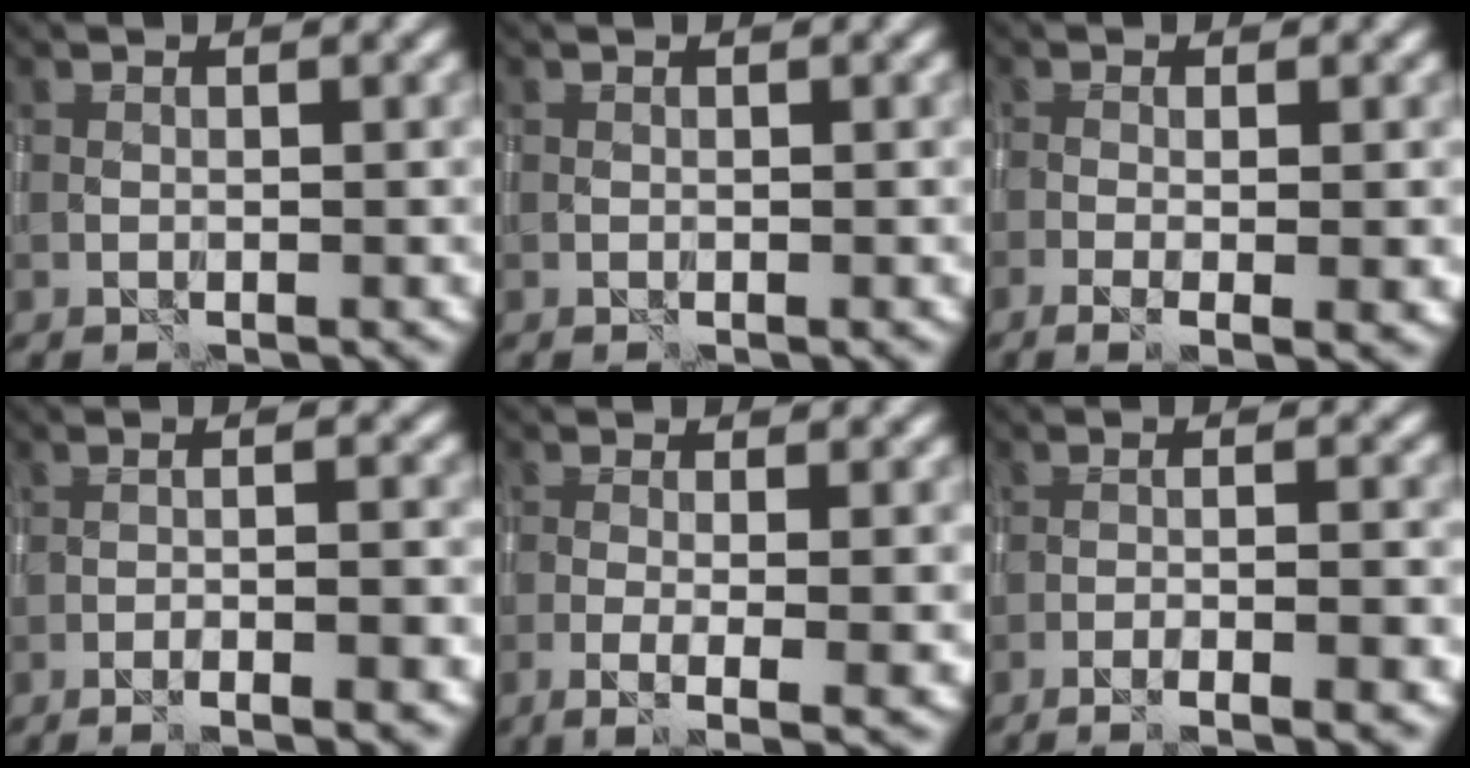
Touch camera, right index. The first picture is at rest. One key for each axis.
{"total": 0.0}
{"total": 4.2, "fx": -0.9, "fy": 1.3, "fz": 3.9, "tx": -0.055, "ty": -0.005, "tz": -0.016}
{"total": 5.0, "fx": -2.4, "fy": 1.1, "fz": 4.3, "tx": -0.050, "ty": 0.022, "tz": -0.039}
{"total": 4.7, "fx": -1.1, "fy": 1.4, "fz": 4.4, "tx": -0.070, "ty": -0.007, "tz": -0.022}
{"total": 5.5, "fx": -3.1, "fy": 1.1, "fz": 4.4, "tx": -0.058, "ty": 0.019, "tz": -0.050}